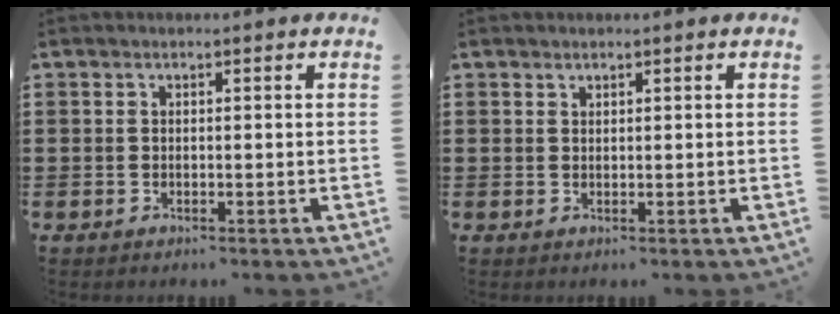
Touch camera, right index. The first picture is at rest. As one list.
[{"total": 0.7, "force": [0.6, 0.3, 0.0], "torque": [-0.001, 0.002, 0.013]}]